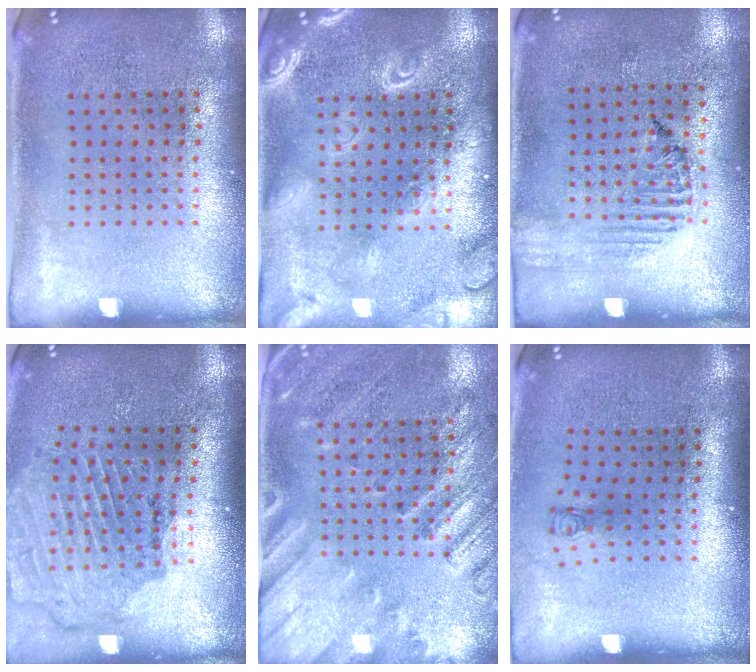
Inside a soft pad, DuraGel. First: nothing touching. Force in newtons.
{"total": 3.0, "press": 3.0, "slide": 0.3}
{"total": 1.3, "press": 1.3, "slide": 0.2}
{"total": 1.7, "press": 1.7, "slide": 0.1}
{"total": 2.4, "press": 2.0, "slide": 1.5}
{"total": 0.7, "press": 0.4, "slide": 0.6}